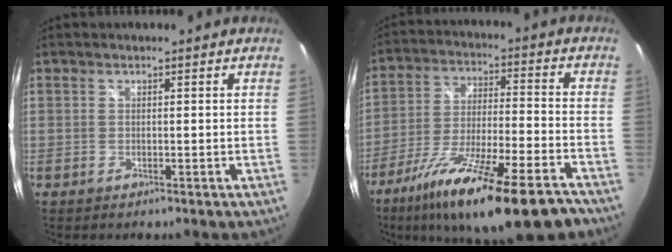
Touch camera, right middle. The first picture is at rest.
{"total": 22.1, "force": [-15.9, 3.3, 15.0], "torque": [-0.266, -0.049, -0.259]}